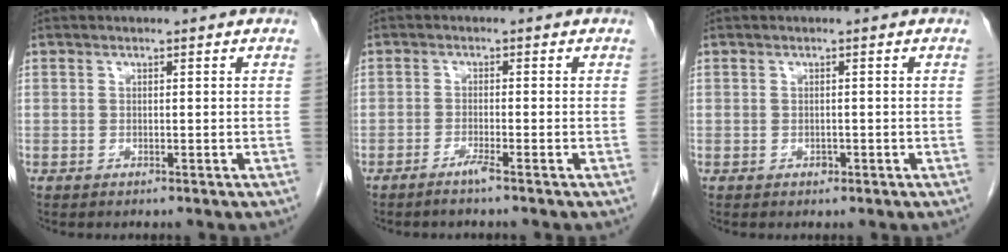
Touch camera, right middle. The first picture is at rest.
{"total": 1.9, "force": [-1.5, -0.4, 1.2], "torque": [-0.025, -0.001, -0.032]}
{"total": 0.6, "force": [-0.3, 0.4, 0.3], "torque": [-0.006, 0.001, -0.005]}